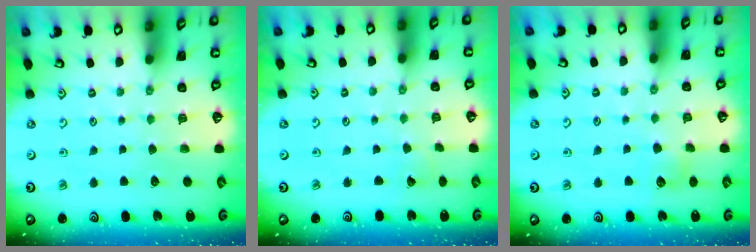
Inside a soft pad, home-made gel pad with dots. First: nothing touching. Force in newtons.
{"total": 1.4, "press": 1.4, "slide": 0.0}
{"total": 5.9, "press": 5.9, "slide": 0.8}